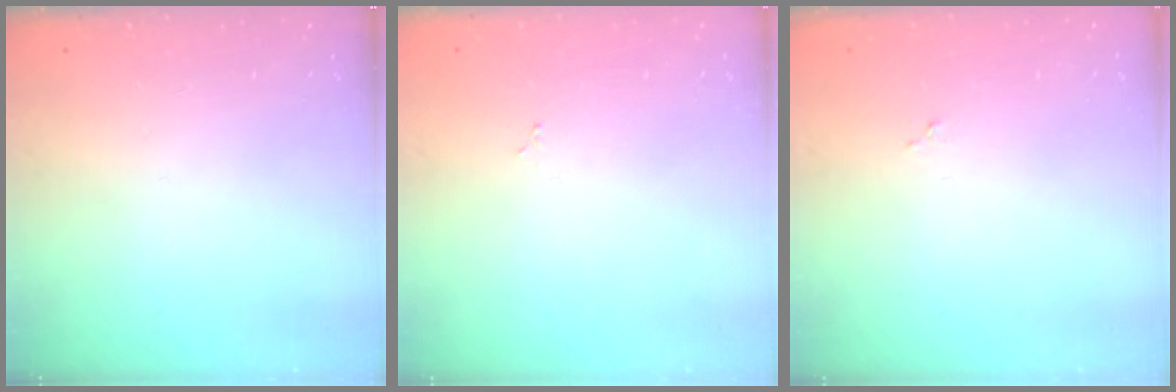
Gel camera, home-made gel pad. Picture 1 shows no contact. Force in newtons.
{"total": 1.9, "press": 1.9, "slide": 0.3}
{"total": 3.5, "press": 3.5, "slide": 0.1}